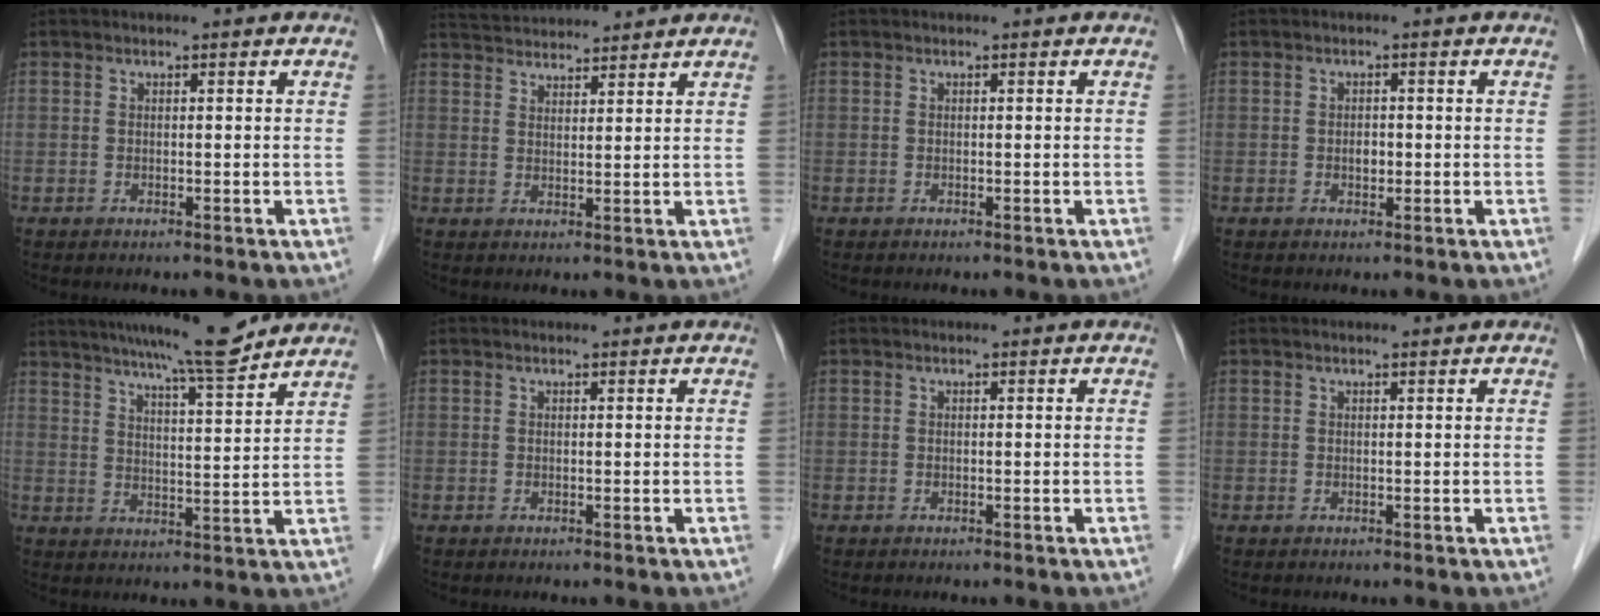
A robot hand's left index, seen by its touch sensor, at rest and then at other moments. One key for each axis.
{"total": 8.5, "fx": 8.3, "fy": 0.9, "fz": 1.8, "tx": -0.038, "ty": 0.034, "tz": 0.131}
{"total": 0.0}
{"total": 1.4, "fx": -0.2, "fy": 0.9, "fz": 1.1, "tx": -0.018, "ty": 0.002, "tz": -0.002}
{"total": 12.7, "fx": 11.1, "fy": 0.1, "fz": 6.0, "tx": -0.096, "ty": 0.002, "tz": 0.161}
{"total": 0.7, "fx": 0.7, "fy": 0.0, "fz": 0.1, "tx": -0.005, "ty": 0.005, "tz": 0.010}
{"total": 0.0}
{"total": 0.8, "fx": 0.7, "fy": 0.0, "fz": 0.4, "tx": -0.011, "ty": 0.004, "tz": 0.013}